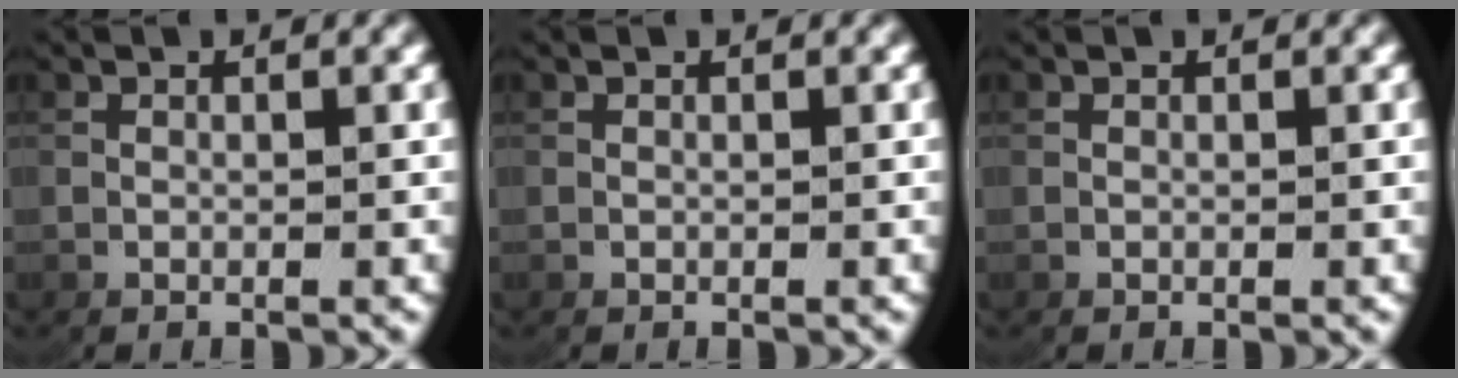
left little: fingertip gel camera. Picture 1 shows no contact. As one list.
[{"total": 0.0}, {"total": 0.0}]